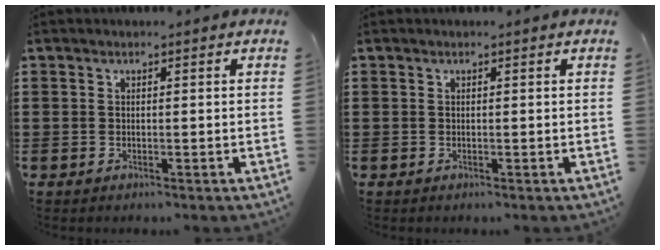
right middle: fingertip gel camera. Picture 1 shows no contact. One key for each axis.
{"total": 0.0}